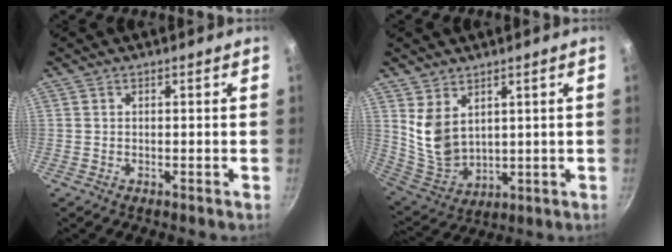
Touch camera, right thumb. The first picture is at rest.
{"total": 8.7, "force": [3.7, 5.8, 5.3], "torque": [-0.083, -0.040, 0.092]}